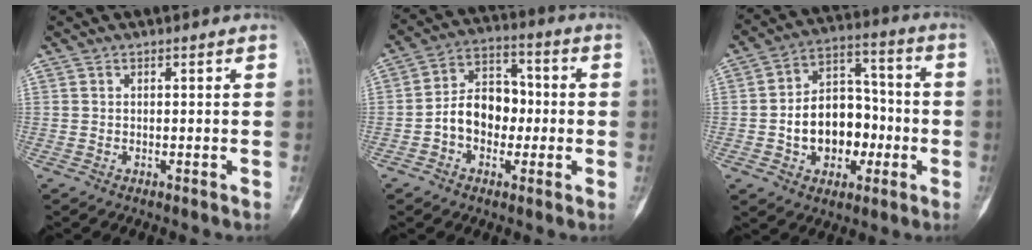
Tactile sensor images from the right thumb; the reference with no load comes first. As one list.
[{"total": 10.8, "force": [-1.6, 7.9, 7.2], "torque": [-0.085, 0.038, -0.038]}, {"total": 14.7, "force": [-2.8, 10.7, 9.7], "torque": [-0.106, 0.046, -0.043]}]